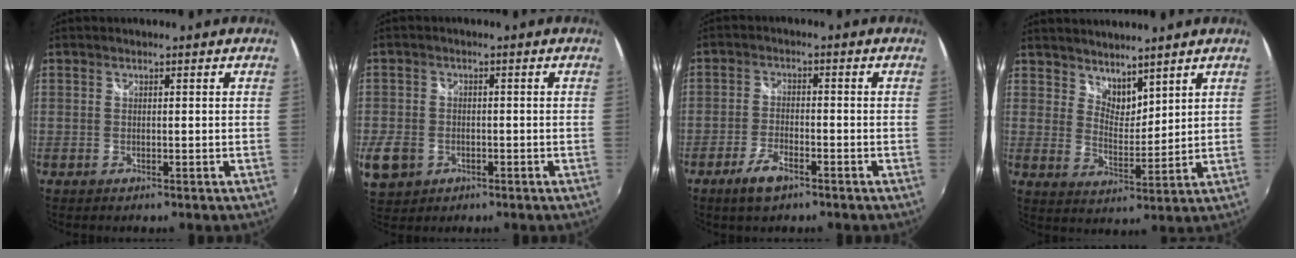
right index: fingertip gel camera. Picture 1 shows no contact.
{"total": 10.5, "force": [-3.9, 8.5, 4.8], "torque": [-0.148, -0.004, -0.066]}
{"total": 5.5, "force": [-3.7, 2.1, 3.5], "torque": [-0.085, -0.006, -0.068]}
{"total": 5.8, "force": [5.0, 2.4, 1.7], "torque": [-0.016, -0.001, 0.092]}